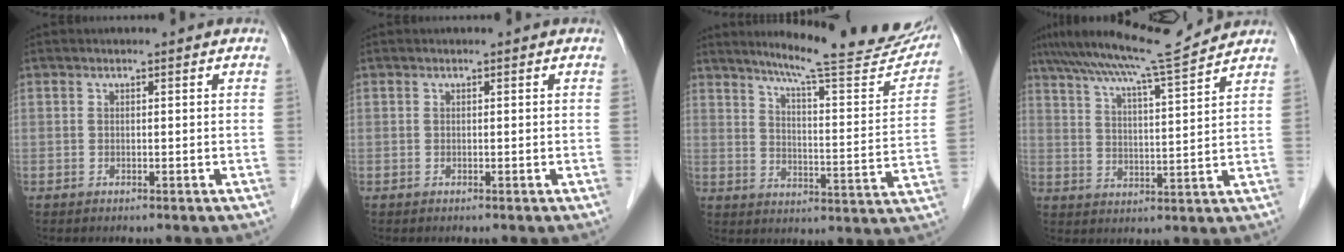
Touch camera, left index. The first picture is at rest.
{"total": 0.0}
{"total": 22.2, "force": [19.8, 1.6, 9.9], "torque": [-0.135, -0.065, 0.249]}
{"total": 12.1, "force": [10.8, -1.4, 5.3], "torque": [-0.093, 0.002, 0.172]}